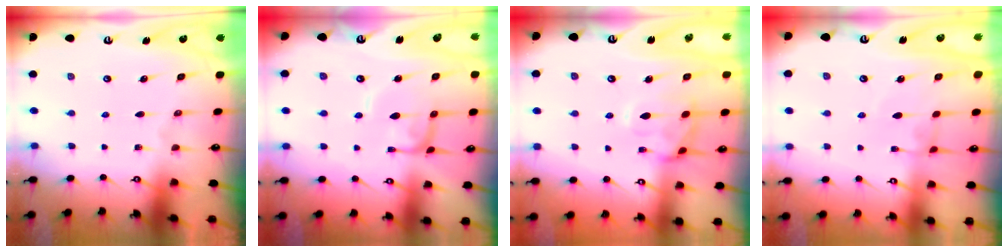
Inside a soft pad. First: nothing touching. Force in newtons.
{"total": 0.0}
{"total": 3.0, "press": 2.7, "slide": 1.3}
{"total": 1.7, "press": 1.7, "slide": 0.3}